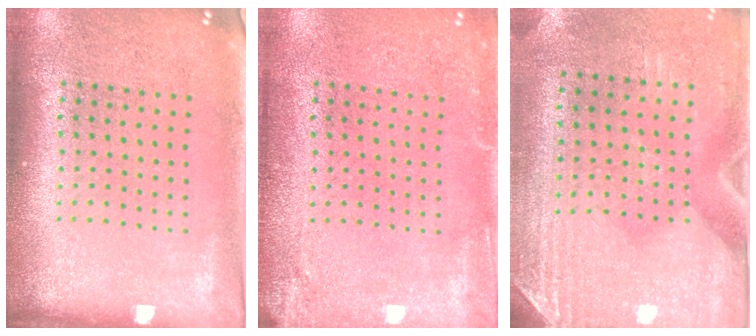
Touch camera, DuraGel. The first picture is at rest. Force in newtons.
{"total": 2.1, "press": 2.1, "slide": 0.2}
{"total": 2.9, "press": 2.5, "slide": 1.5}